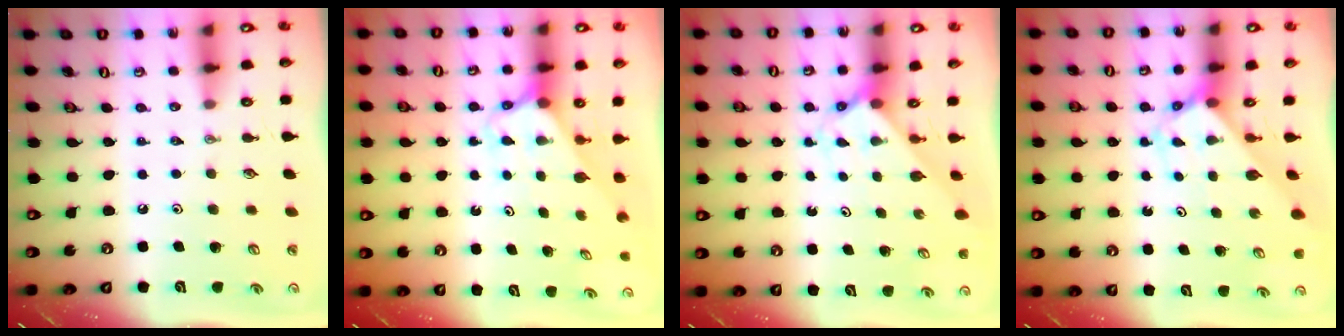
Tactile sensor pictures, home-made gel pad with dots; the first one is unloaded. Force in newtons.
{"total": 2.5, "press": 2.5, "slide": 0.2}
{"total": 2.3, "press": 2.3, "slide": 0.2}
{"total": 2.9, "press": 2.9, "slide": 0.2}